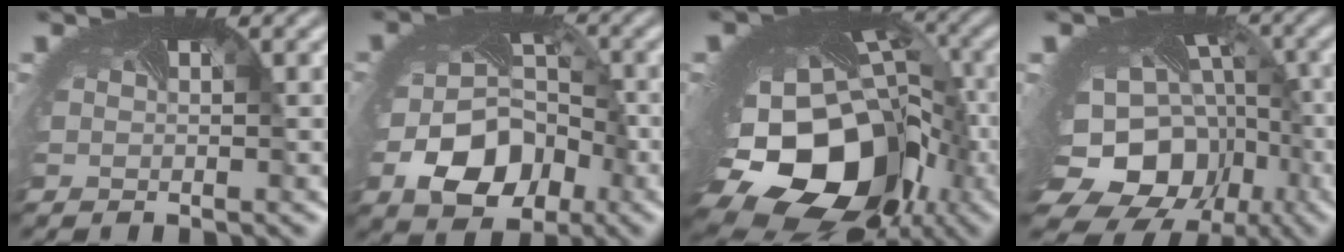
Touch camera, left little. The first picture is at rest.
{"total": 7.6, "force": [-3.1, 5.6, 4.0], "torque": [-0.093, -0.035, -0.043]}
{"total": 20.1, "force": [-7.0, 14.9, 11.5], "torque": [-0.219, -0.076, -0.085]}
{"total": 15.3, "force": [-5.8, 12.1, 7.4], "torque": [-0.155, -0.056, -0.064]}